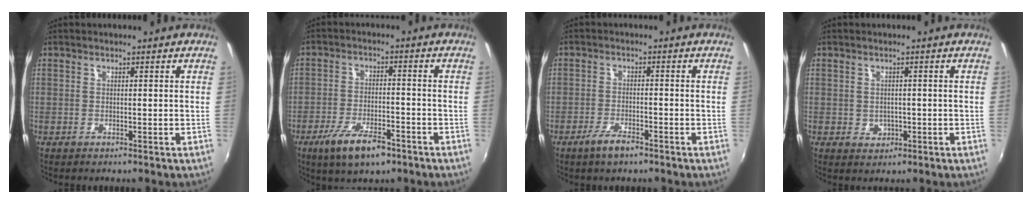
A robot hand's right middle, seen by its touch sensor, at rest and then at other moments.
{"total": 9.6, "force": [-6.1, 3.3, 6.7], "torque": [-0.146, -0.017, -0.103]}
{"total": 4.3, "force": [-3.1, 1.2, 2.7], "torque": [-0.067, -0.005, -0.059]}
{"total": 2.3, "force": [-0.3, 2.1, 0.9], "torque": [-0.014, 0.002, 0.000]}